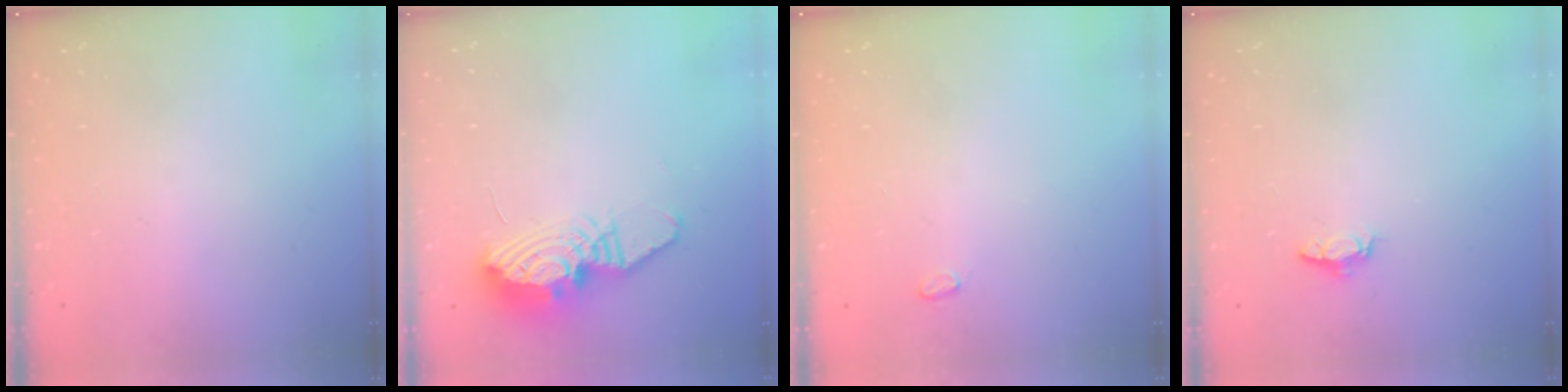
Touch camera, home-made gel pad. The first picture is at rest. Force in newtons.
{"total": 13.1, "press": 13.0, "slide": 1.1}
{"total": 2.8, "press": 2.8, "slide": 0.4}
{"total": 3.6, "press": 3.5, "slide": 0.4}